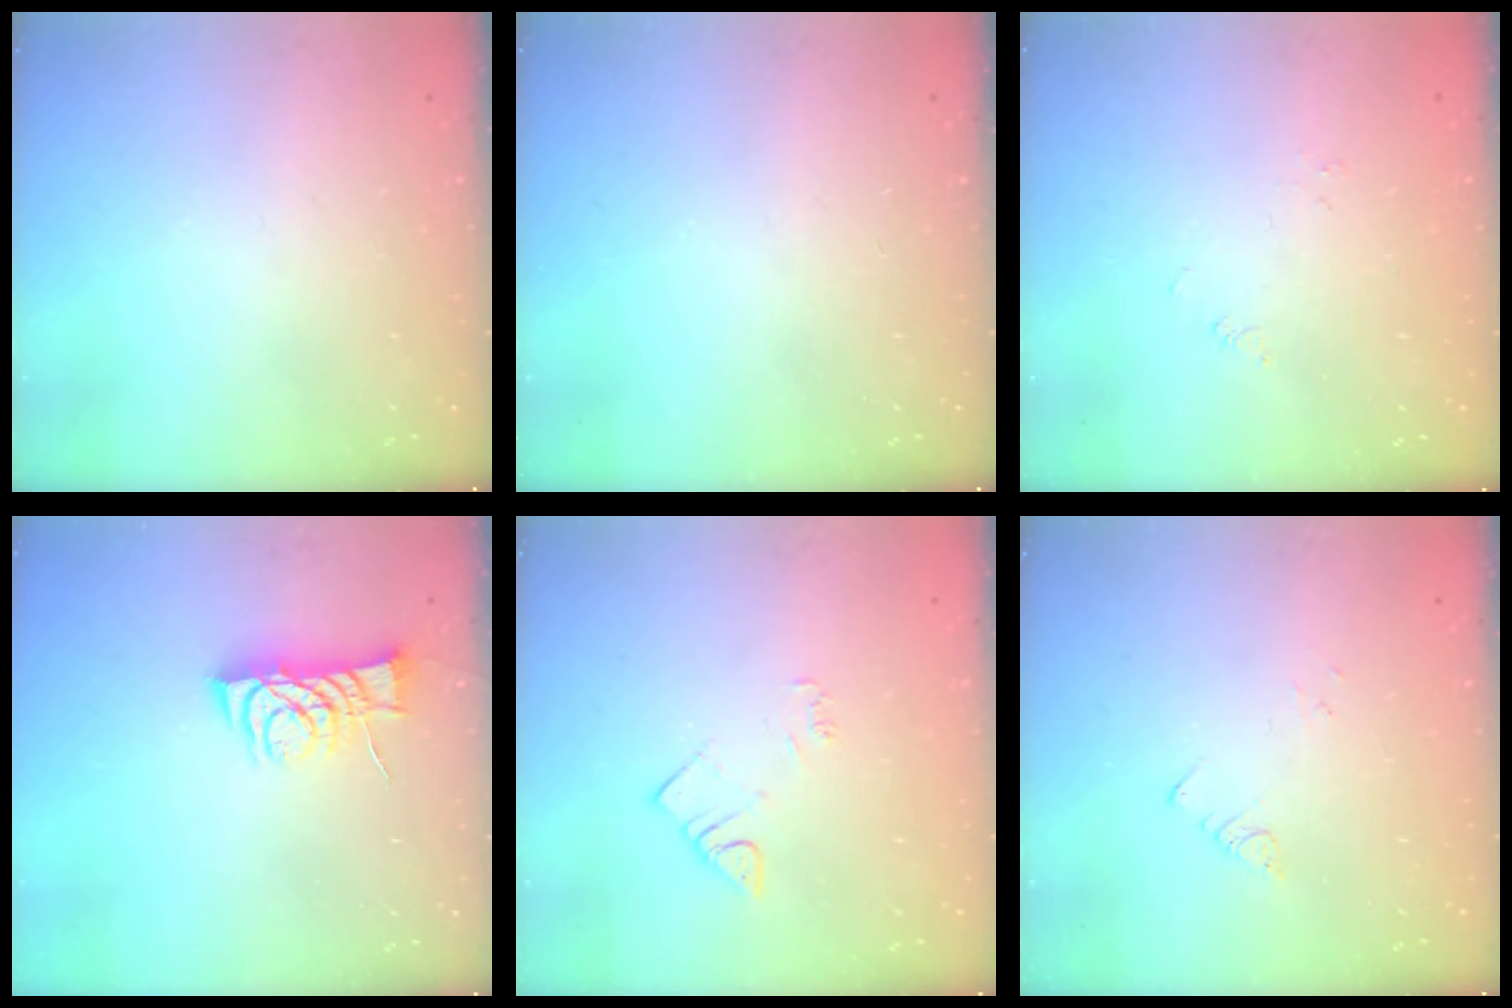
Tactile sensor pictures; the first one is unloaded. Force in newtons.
{"total": 0.0}
{"total": 0.0}
{"total": 7.8, "press": 7.7, "slide": 0.6}
{"total": 4.5, "press": 4.5, "slide": 0.5}
{"total": 1.9, "press": 1.9, "slide": 0.2}